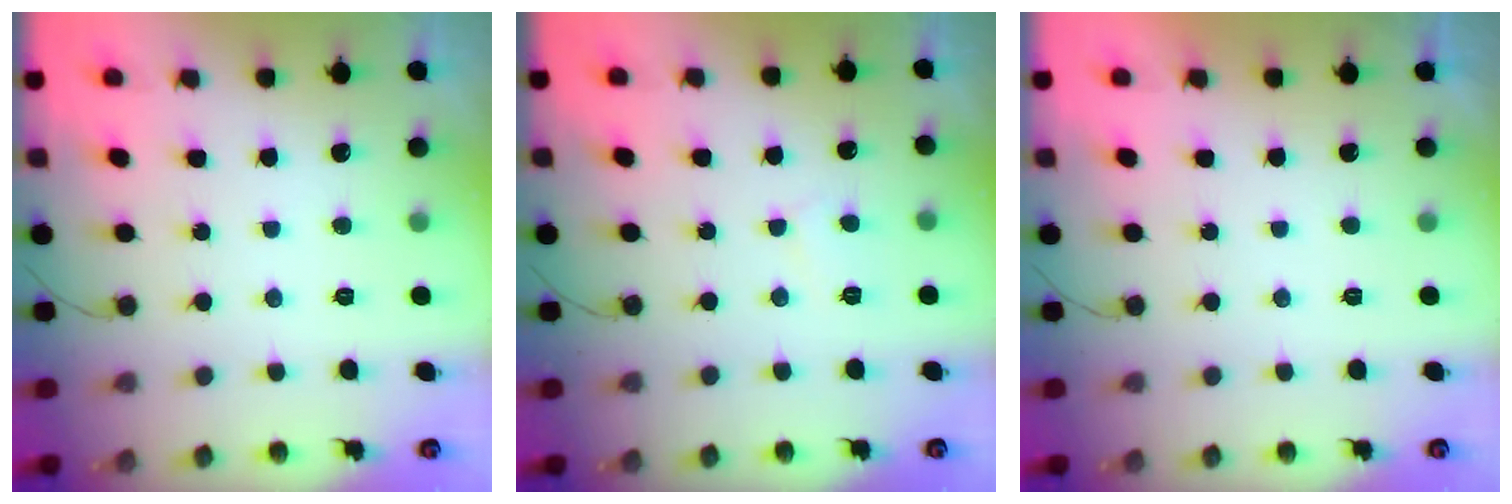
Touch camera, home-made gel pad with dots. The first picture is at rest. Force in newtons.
{"total": 3.0, "press": 3.0, "slide": 0.2}
{"total": 2.3, "press": 2.3, "slide": 0.4}